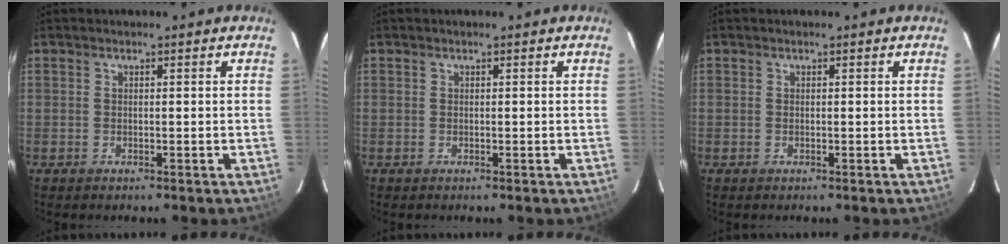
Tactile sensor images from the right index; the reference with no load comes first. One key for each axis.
{"total": 0.0}
{"total": 0.0}